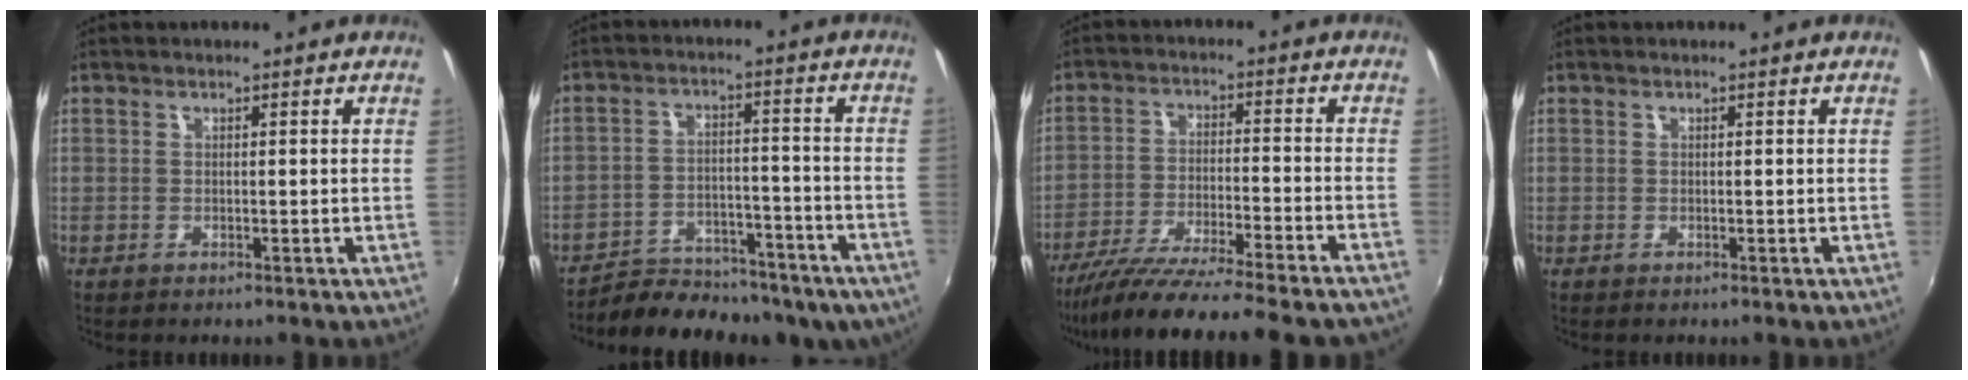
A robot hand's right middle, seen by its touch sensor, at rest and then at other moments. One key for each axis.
{"total": 18.7, "fx": -15.1, "fy": 7.4, "fz": 8.1, "tx": -0.151, "ty": -0.006, "tz": -0.199}
{"total": 20.1, "fx": -17.8, "fy": -1.0, "fz": 9.4, "tx": -0.172, "ty": -0.060, "tz": -0.277}
{"total": 0.0}